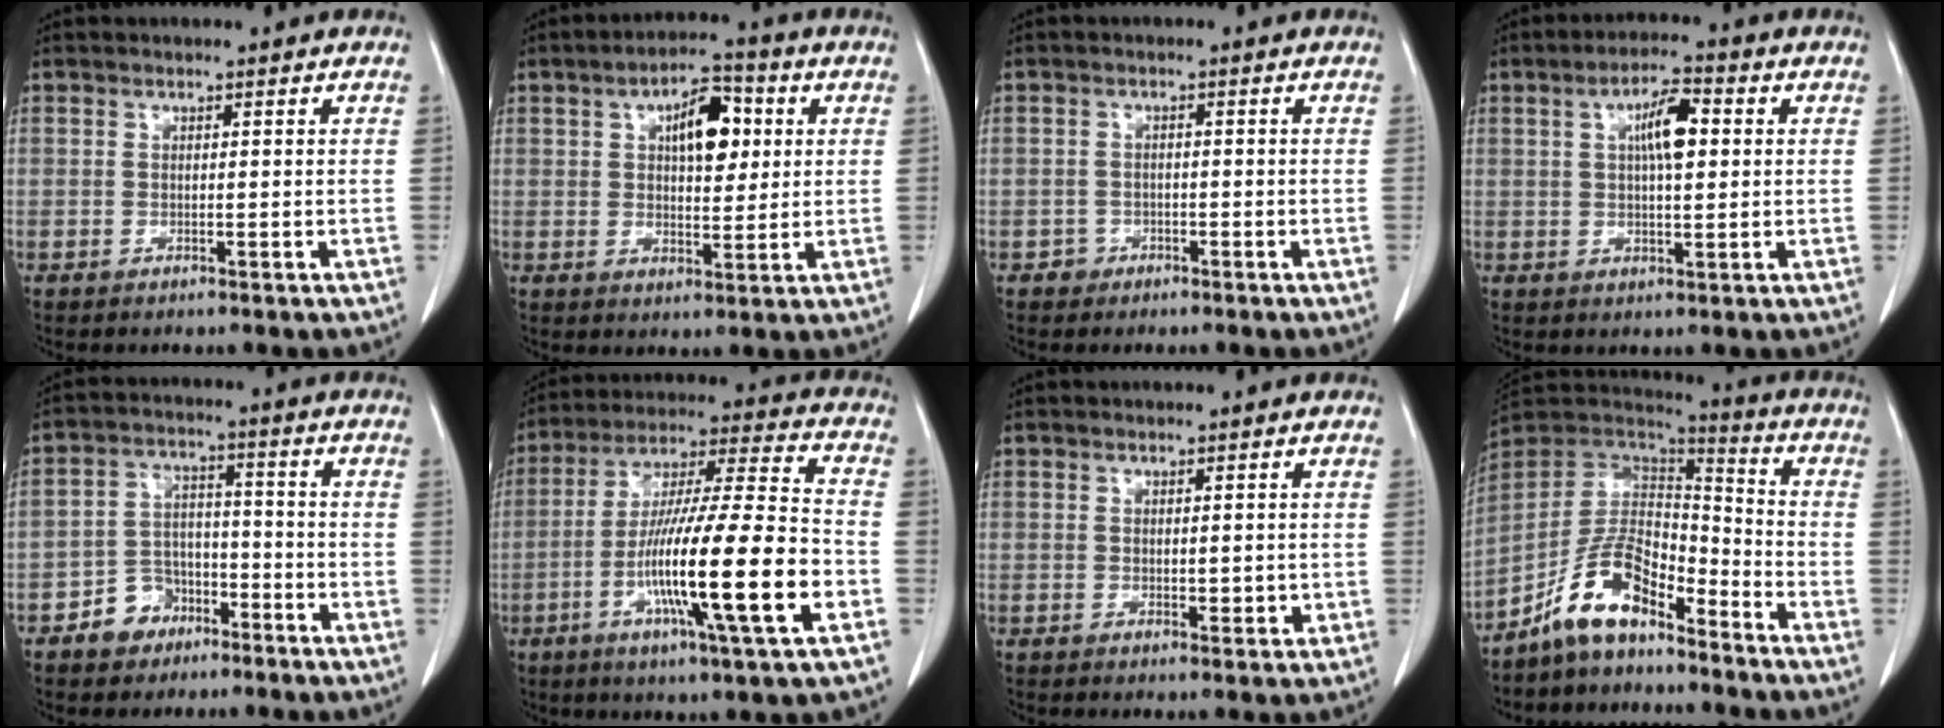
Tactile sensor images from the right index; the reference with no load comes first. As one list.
[{"total": 8.6, "force": [2.5, 3.8, 7.3], "torque": [-0.110, 0.017, 0.038]}, {"total": 1.7, "force": [-1.0, 1.4, -0.1], "torque": [0.006, 0.009, -0.020]}, {"total": 6.5, "force": [1.5, 1.7, 6.1], "torque": [-0.107, 0.011, 0.026]}, {"total": 6.4, "force": [-3.9, 4.8, 1.7], "torque": [-0.031, 0.019, -0.063]}, {"total": 20.6, "force": [-6.2, 0.8, 19.6], "torque": [-0.341, -0.016, -0.107]}, {"total": 2.0, "force": [0.0, 1.0, 1.7], "torque": [-0.022, -0.005, 0.005]}, {"total": 11.3, "force": [-8.0, 4.5, 6.6], "torque": [-0.132, 0.029, -0.154]}]